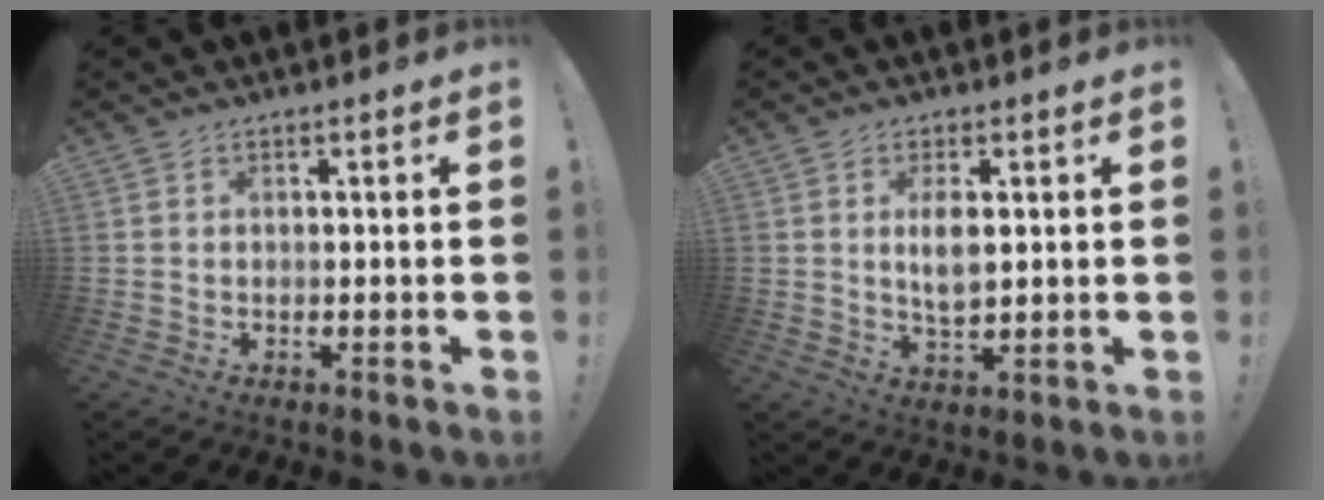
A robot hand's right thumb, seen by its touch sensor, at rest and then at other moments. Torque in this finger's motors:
{"motor_torque": [1.58, 1.46, 0.59, -0.64, 0.09]}